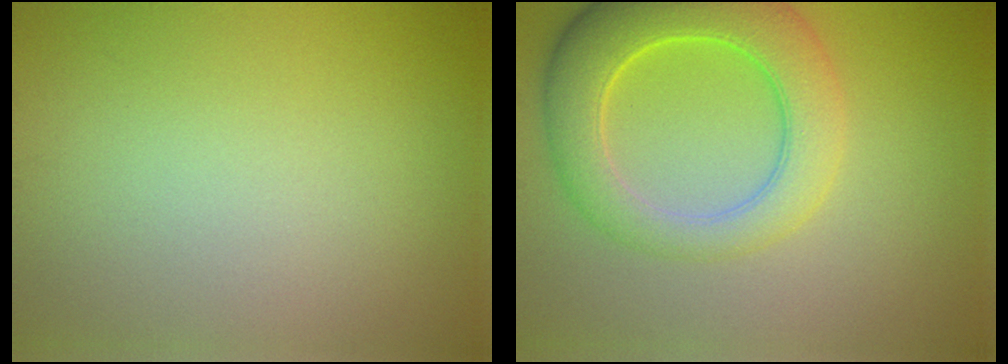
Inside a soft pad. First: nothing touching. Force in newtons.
{"total": 7.4, "press": 7.4, "slide": 0.3}